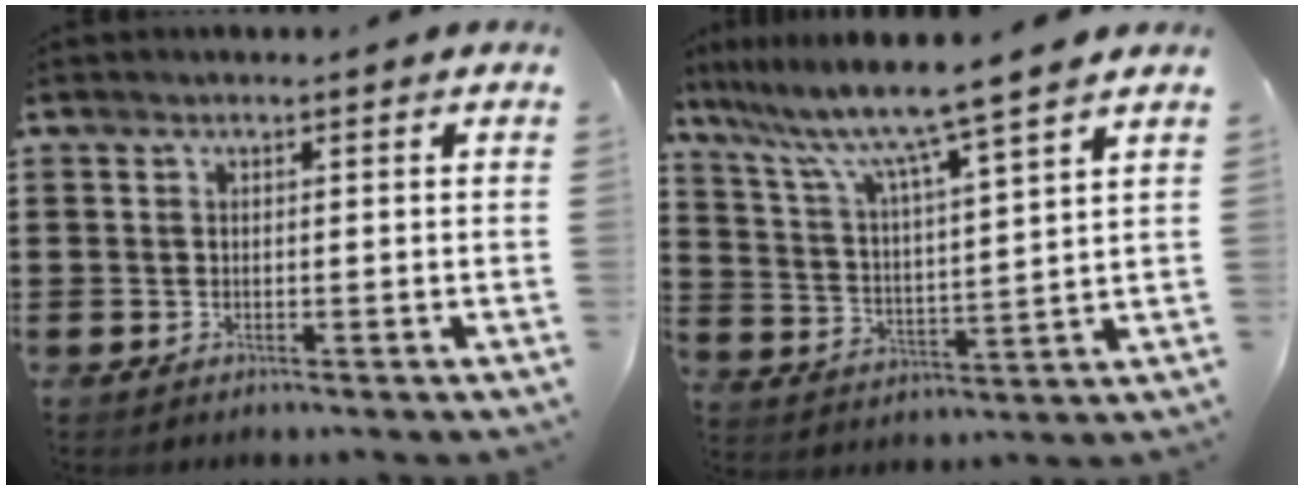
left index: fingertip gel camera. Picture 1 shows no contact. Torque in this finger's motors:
{"motor_torque": [1.48, 0.66, 1.05, 0.21]}